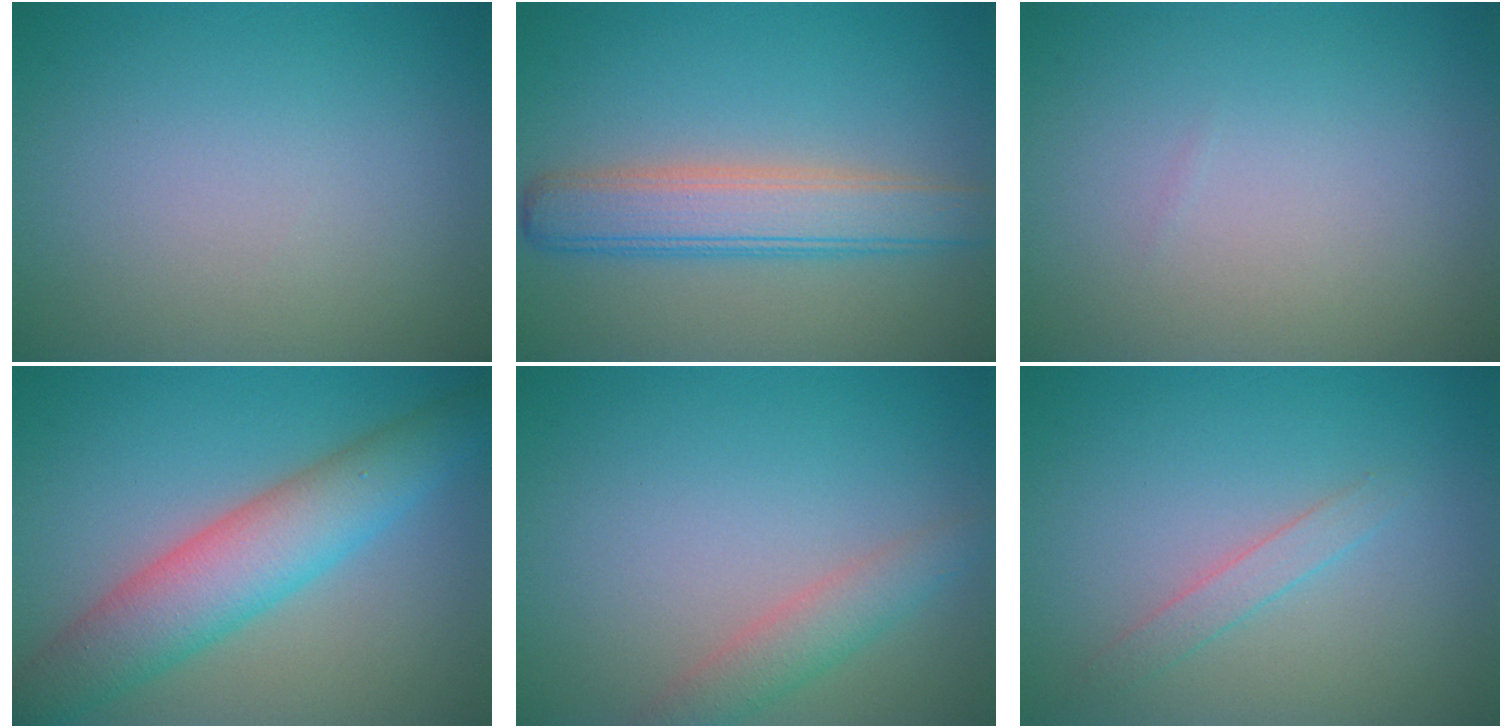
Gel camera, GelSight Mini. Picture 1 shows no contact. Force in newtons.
{"total": 5.0, "press": 5.0, "slide": 0.1}
{"total": 0.0}
{"total": 6.8, "press": 6.8, "slide": 0.3}
{"total": 2.5, "press": 2.5, "slide": 0.2}
{"total": 1.5, "press": 1.5, "slide": 0.1}